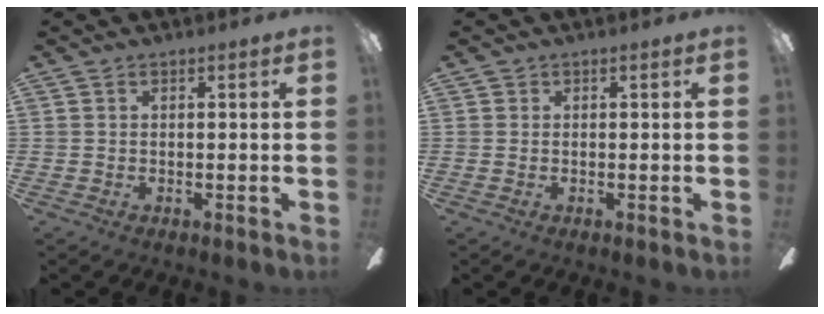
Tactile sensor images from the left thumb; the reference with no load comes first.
{"total": 0.0}